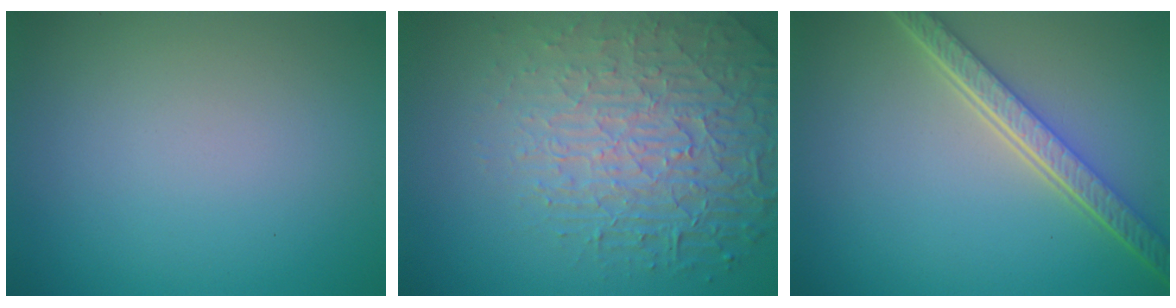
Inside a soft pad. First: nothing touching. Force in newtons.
{"total": 7.4, "press": 5.4, "slide": 5.0}
{"total": 5.3, "press": 3.9, "slide": 3.6}